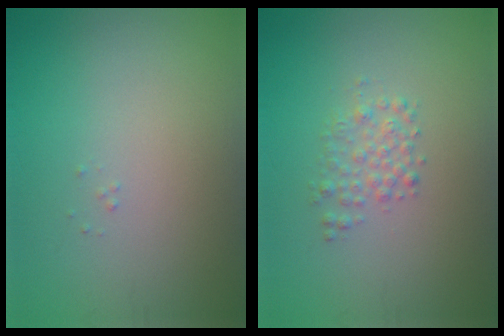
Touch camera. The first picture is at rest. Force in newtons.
{"total": 1.8, "press": 1.8, "slide": 0.0}